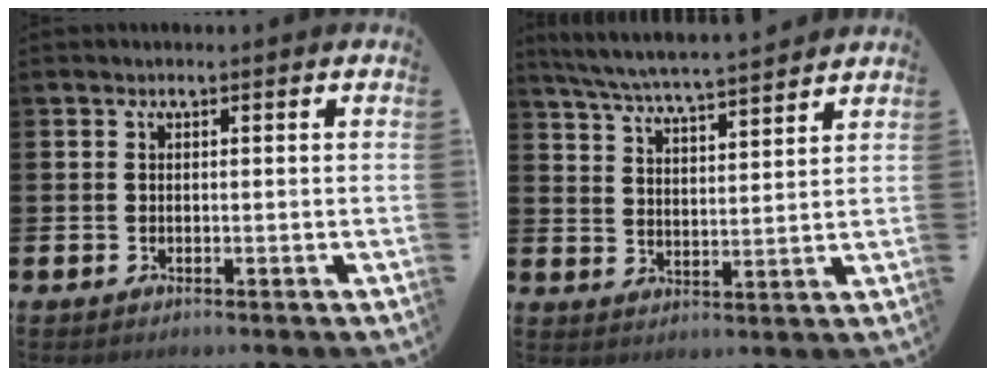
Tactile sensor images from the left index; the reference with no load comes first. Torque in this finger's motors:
{"motor_torque": [0.97, -1.16, 0.66, 0.17]}